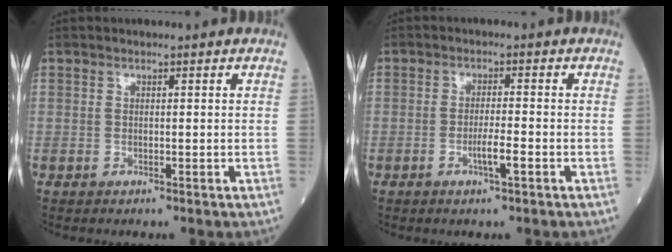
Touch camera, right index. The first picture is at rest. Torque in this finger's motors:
{"motor_torque": [0.87, -0.23, 0.34, 0.11]}